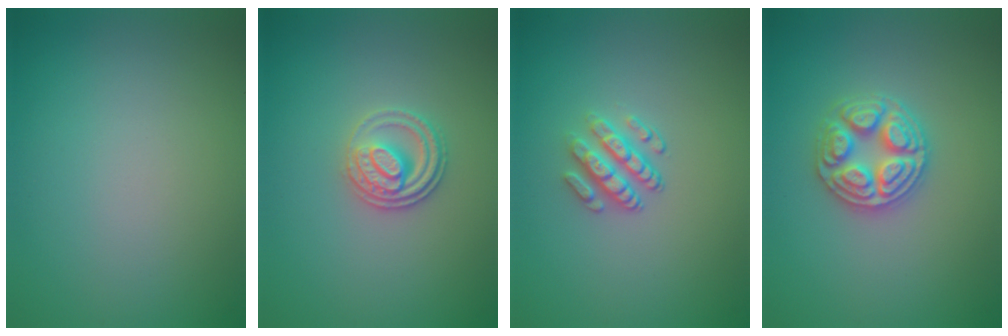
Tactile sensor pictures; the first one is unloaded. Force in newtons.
{"total": 2.7, "press": 2.5, "slide": 0.9}
{"total": 2.3, "press": 1.9, "slide": 1.4}
{"total": 4.6, "press": 4.6, "slide": 0.5}